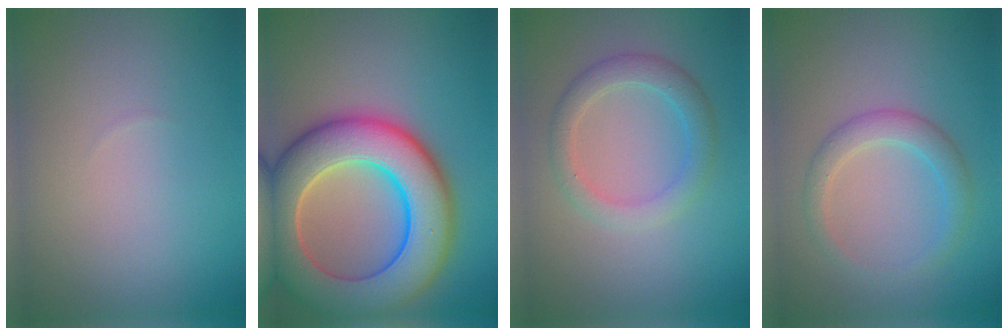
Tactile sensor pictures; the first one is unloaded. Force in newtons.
{"total": 11.9, "press": 11.9, "slide": 0.9}
{"total": 2.7, "press": 2.7, "slide": 0.0}
{"total": 2.5, "press": 2.5, "slide": 0.1}